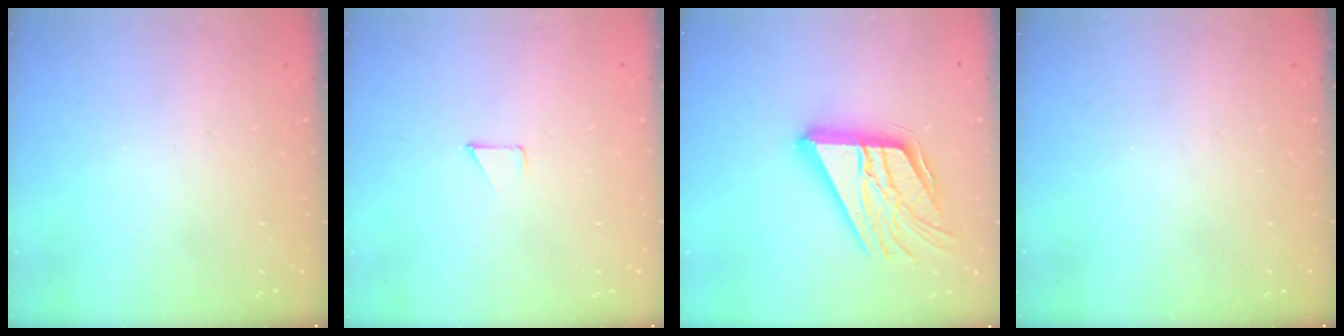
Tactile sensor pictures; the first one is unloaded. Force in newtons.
{"total": 2.9, "press": 2.8, "slide": 0.3}
{"total": 21.6, "press": 21.5, "slide": 2.3}
{"total": 0.0}